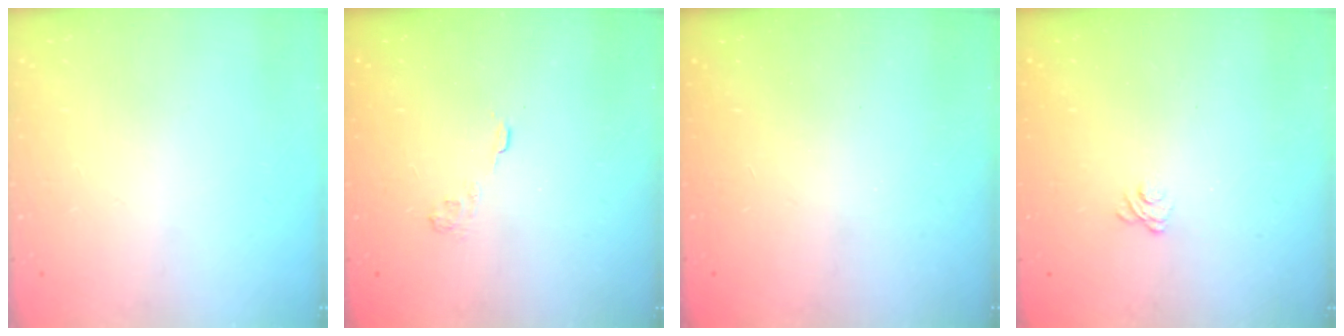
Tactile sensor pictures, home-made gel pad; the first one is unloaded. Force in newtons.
{"total": 2.7, "press": 2.3, "slide": 1.4}
{"total": 2.3, "press": 2.2, "slide": 0.7}
{"total": 2.1, "press": 1.8, "slide": 1.1}